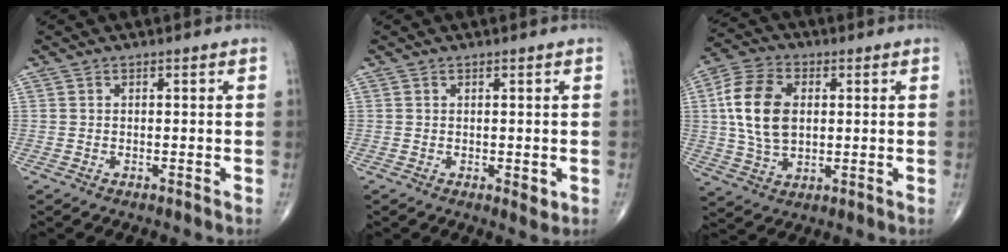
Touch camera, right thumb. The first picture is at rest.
{"total": 1.7, "force": [-0.2, 0.8, 1.5], "torque": [-0.018, -0.006, -0.001]}
{"total": 13.1, "force": [1.8, 8.4, 9.8], "torque": [-0.185, 0.006, 0.032]}